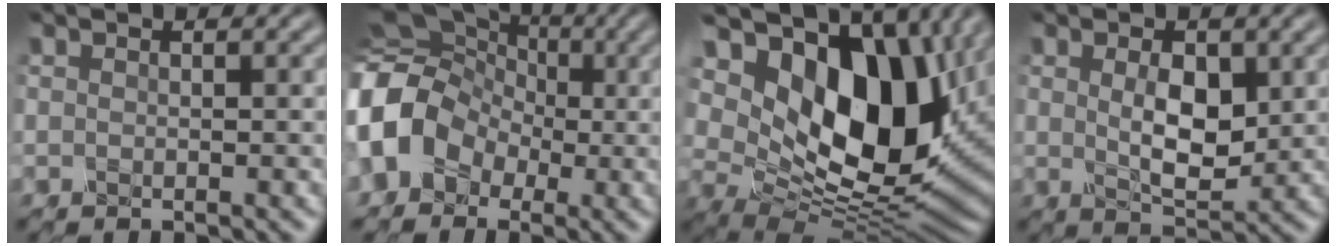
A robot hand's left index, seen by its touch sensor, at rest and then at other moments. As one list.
[{"total": 11.7, "force": [-2.2, 10.0, 5.7], "torque": [-0.109, -0.014, -0.074]}, {"total": 17.2, "force": [5.6, 10.6, 12.3], "torque": [-0.208, -0.002, 0.105]}, {"total": 4.2, "force": [0.3, 2.3, 3.5], "torque": [-0.064, -0.009, 0.014]}]